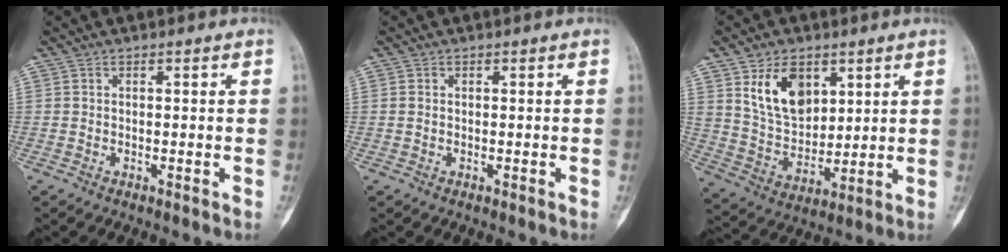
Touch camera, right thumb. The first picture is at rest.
{"total": 0.6, "force": [0.1, 0.5, 0.4], "torque": [-0.004, 0.002, 0.001]}
{"total": 12.1, "force": [5.5, 7.9, 7.4], "torque": [-0.097, -0.030, 0.116]}